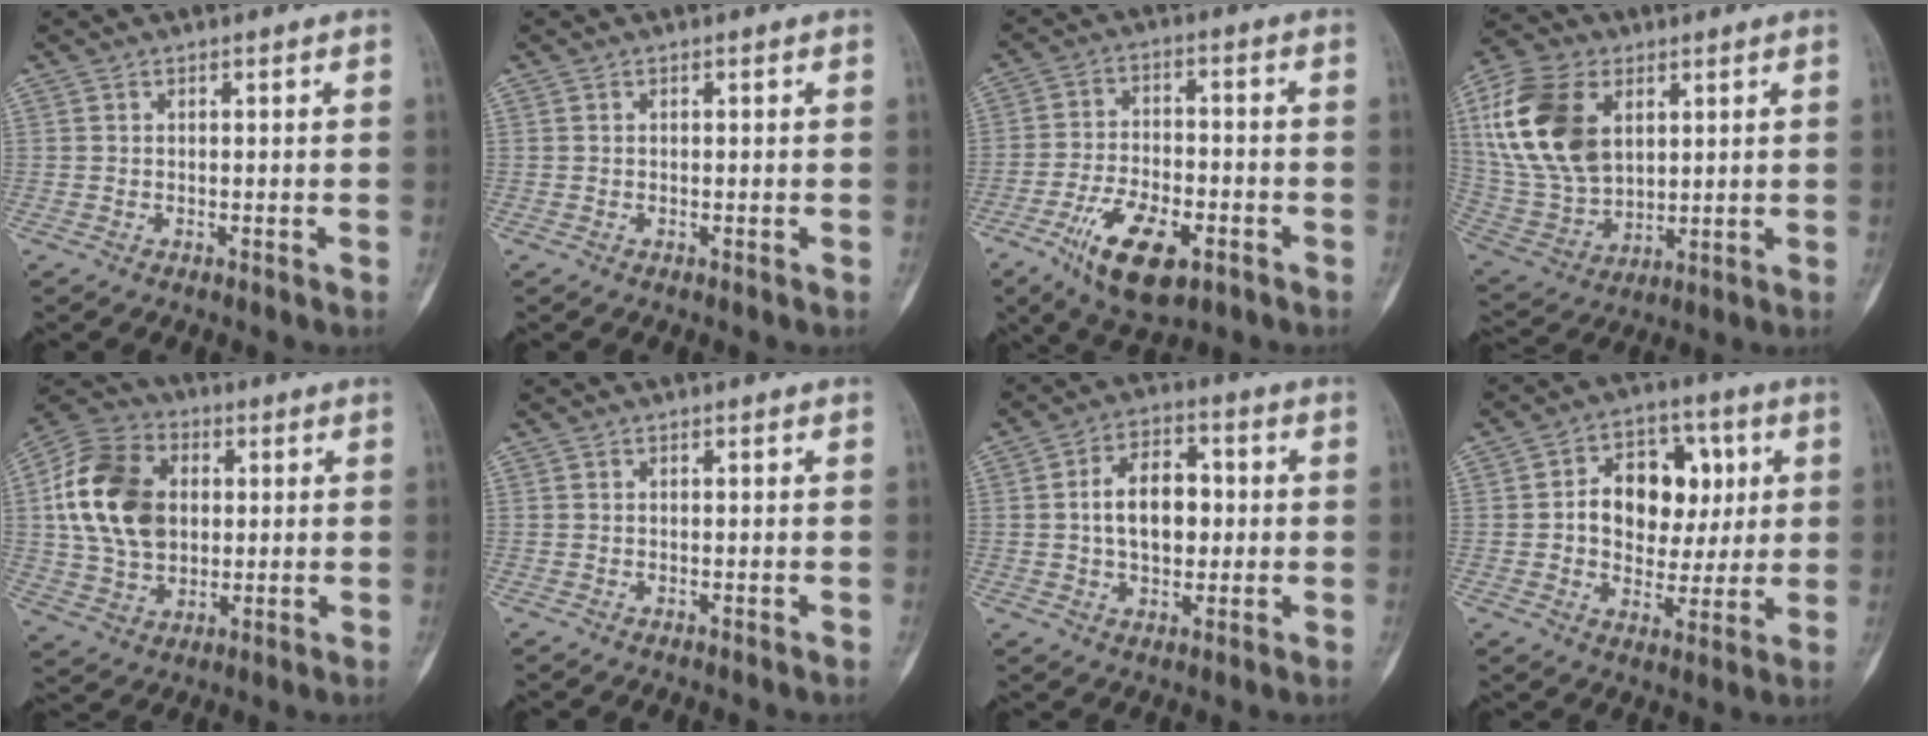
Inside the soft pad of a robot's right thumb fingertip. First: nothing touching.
{"total": 0.0}
{"total": 13.6, "force": [-6.7, 6.3, 10.1], "torque": [-0.169, 0.017, -0.111]}
{"total": 19.4, "force": [5.8, 12.8, 13.5], "torque": [-0.265, -0.009, 0.117]}
{"total": 17.6, "force": [2.5, 13.1, 11.4], "torque": [-0.194, 0.010, 0.043]}
{"total": 0.0}
{"total": 10.8, "force": [0.5, 6.9, 8.3], "torque": [-0.116, 0.016, 0.007]}
{"total": 14.2, "force": [2.2, 10.4, 9.4], "torque": [-0.089, 0.013, 0.035]}